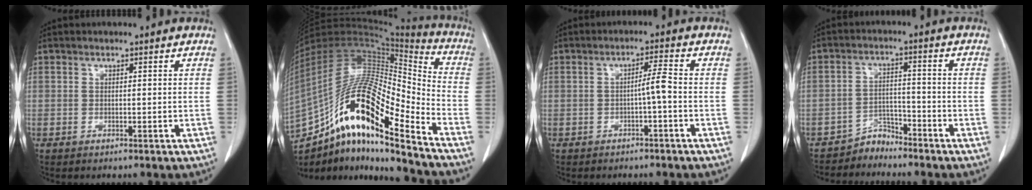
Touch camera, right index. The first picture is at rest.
{"total": 23.6, "force": [-14.3, 4.2, 18.3], "torque": [-0.352, 0.003, -0.255]}
{"total": 2.8, "force": [-0.8, -0.3, 2.7], "torque": [-0.042, 0.003, -0.016]}
{"total": 3.4, "force": [-3.2, 0.9, -0.7], "torque": [0.021, 0.002, -0.057]}